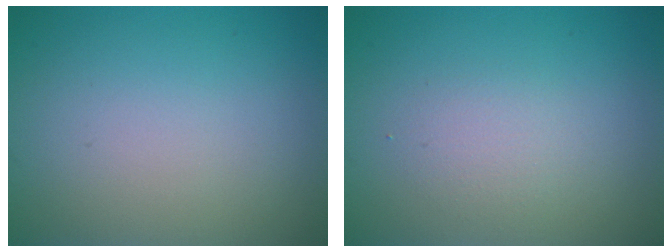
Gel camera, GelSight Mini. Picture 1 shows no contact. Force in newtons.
{"total": 1.6, "press": 1.6, "slide": 0.1}